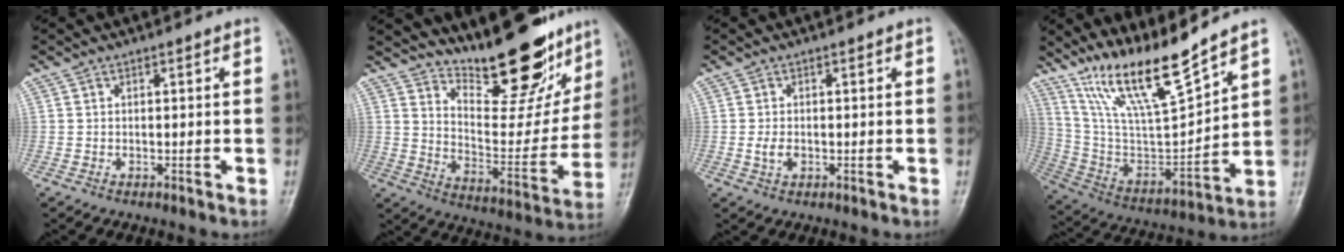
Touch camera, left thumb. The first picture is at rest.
{"total": 19.6, "force": [15.6, 6.5, 10.0], "torque": [-0.093, -0.111, 0.237]}
{"total": 2.2, "force": [-0.2, 1.5, 1.6], "torque": [-0.030, -0.002, -0.003]}
{"total": 16.6, "force": [13.5, 1.6, 9.6], "torque": [-0.161, -0.077, 0.270]}